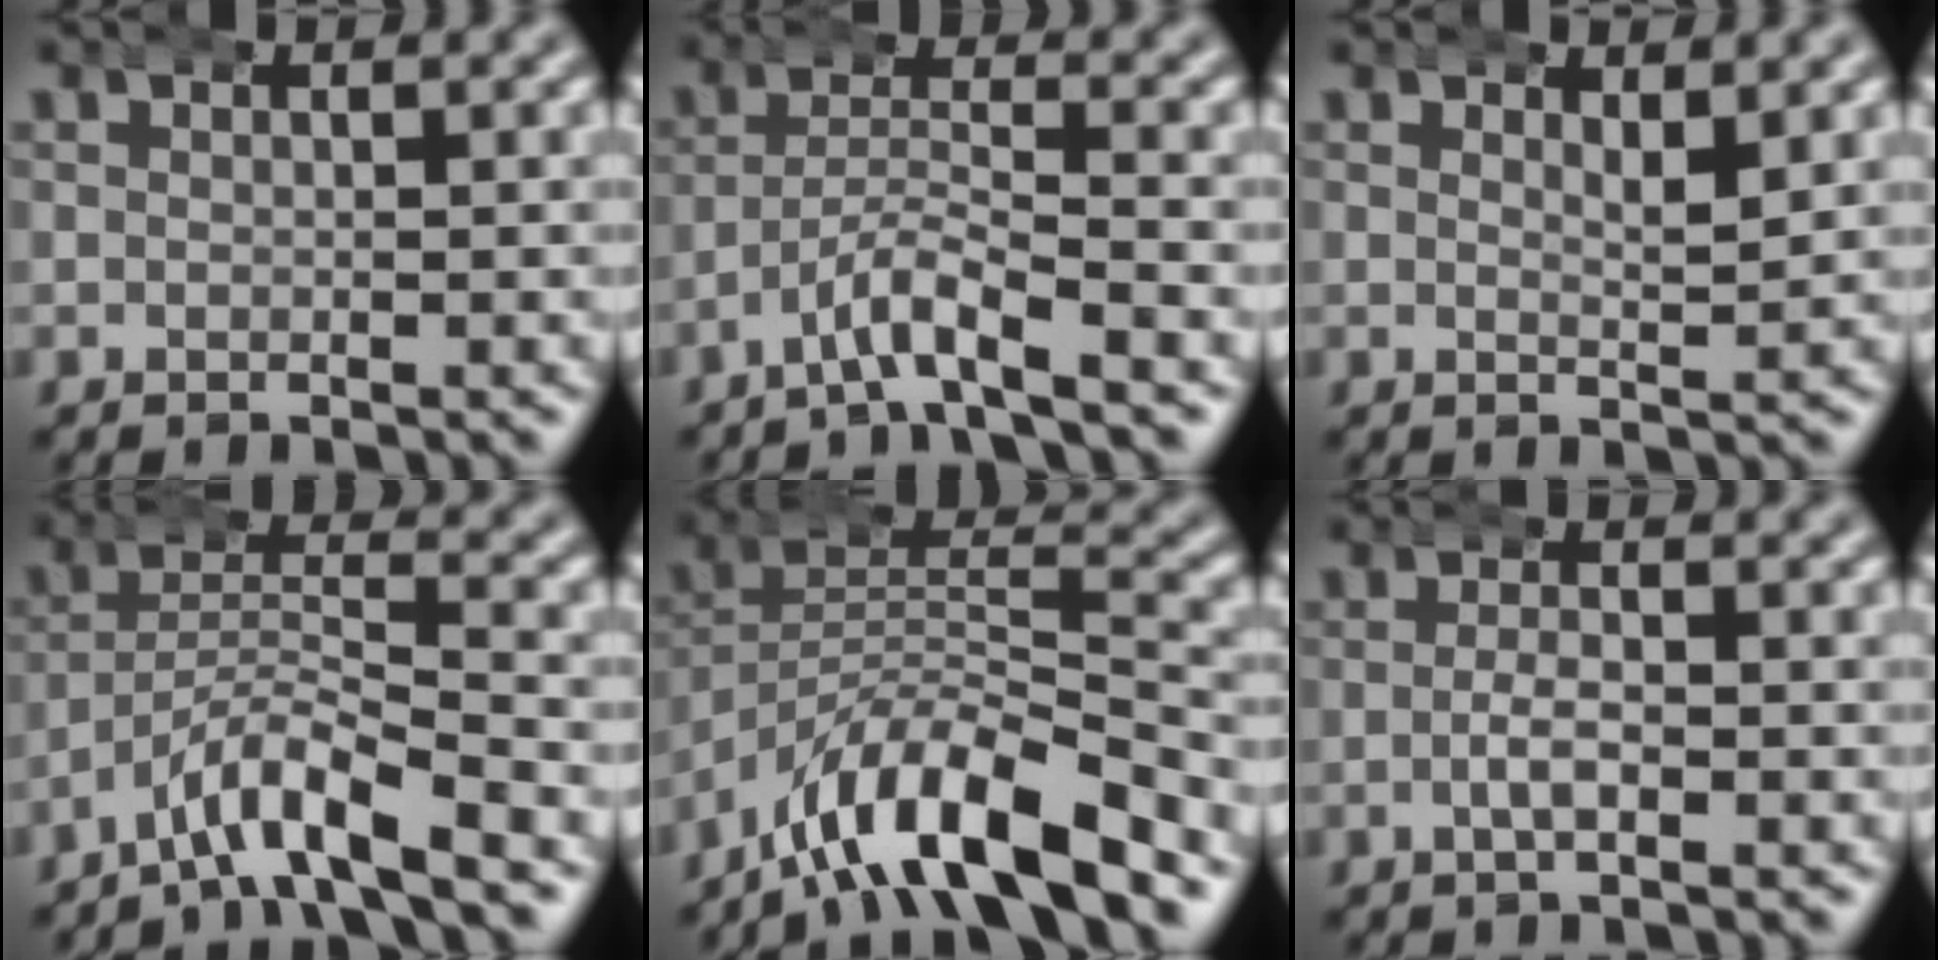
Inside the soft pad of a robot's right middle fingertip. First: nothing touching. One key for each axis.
{"total": 3.6, "fx": -2.7, "fy": 0.1, "fz": 2.4, "tx": -0.042, "ty": 0.005, "tz": -0.051}
{"total": 1.6, "fx": 1.2, "fy": 0.1, "fz": 1.1, "tx": -0.019, "ty": -0.008, "tz": 0.020}
{"total": 5.3, "fx": -4.1, "fy": 1.4, "fz": 3.1, "tx": -0.052, "ty": 0.000, "tz": -0.073}
{"total": 10.2, "fx": -5.6, "fy": 5.2, "fz": 6.7, "tx": -0.111, "ty": -0.024, "tz": -0.089}
{"total": 1.9, "fx": -1.0, "fy": 0.3, "fz": 1.6, "tx": -0.024, "ty": 0.002, "tz": -0.020}